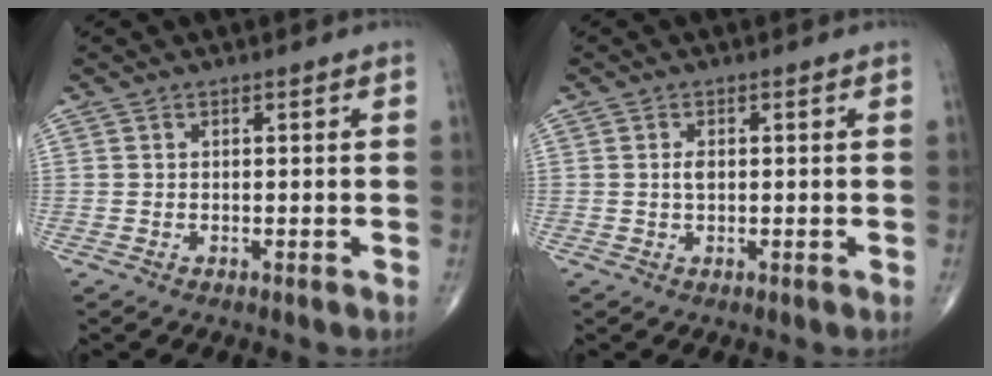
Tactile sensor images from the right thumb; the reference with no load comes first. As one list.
[{"total": 1.6, "force": [0.1, 0.9, 1.3], "torque": [-0.025, 0.000, 0.001]}]